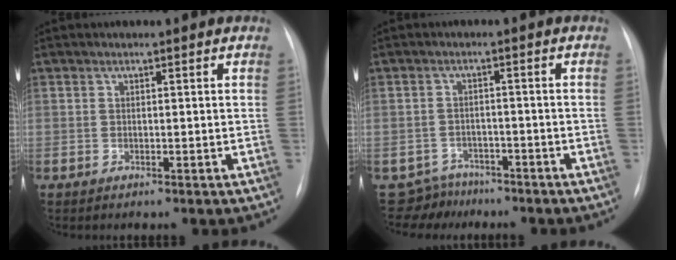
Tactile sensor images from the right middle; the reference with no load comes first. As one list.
[{"total": 4.5, "force": [-3.8, 2.1, -1.3], "torque": [0.022, 0.009, -0.064]}]